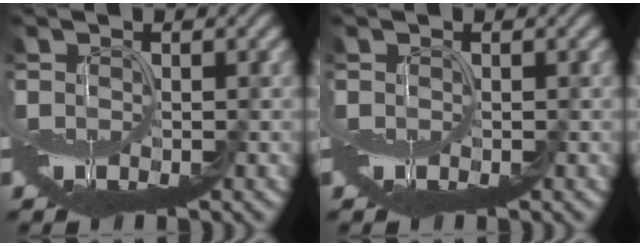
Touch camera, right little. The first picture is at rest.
{"total": 0.0}